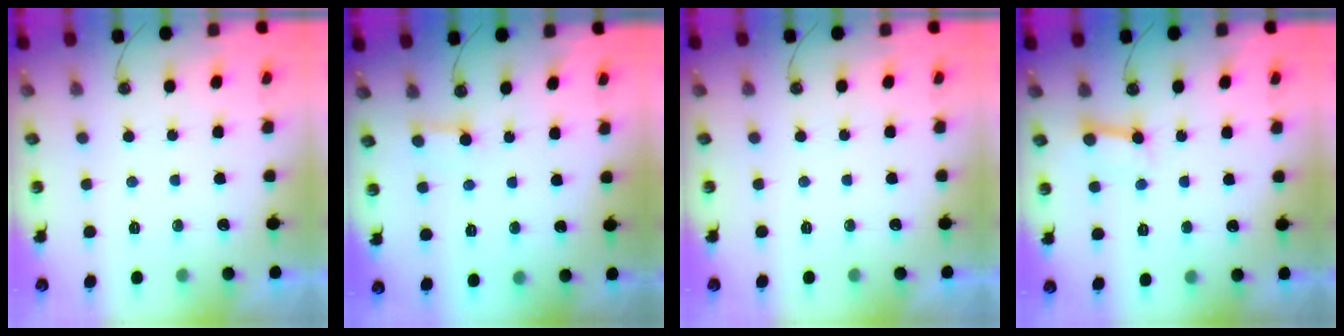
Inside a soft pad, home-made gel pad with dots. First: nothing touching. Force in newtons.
{"total": 2.8, "press": 2.8, "slide": 0.3}
{"total": 0.0}
{"total": 3.6, "press": 3.6, "slide": 0.2}